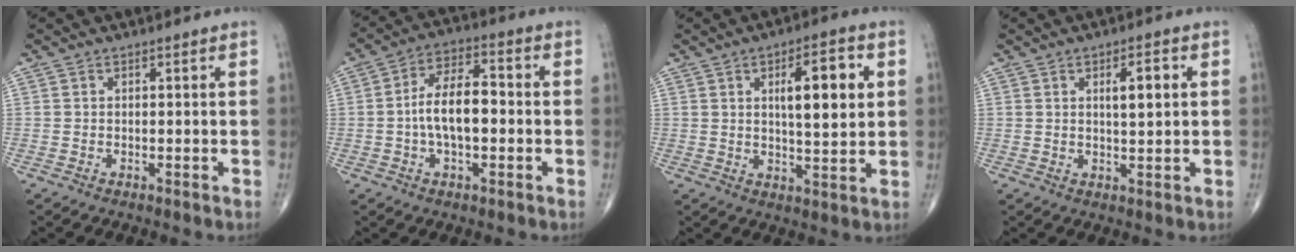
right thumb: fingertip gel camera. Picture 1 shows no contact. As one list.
[{"total": 10.3, "force": [-1.0, 5.0, 9.0], "torque": [-0.157, 0.030, -0.025]}, {"total": 11.0, "force": [2.8, 3.5, 10.0], "torque": [-0.132, -0.007, 0.043]}, {"total": 4.8, "force": [1.3, 1.5, 4.4], "torque": [-0.064, -0.003, 0.019]}]